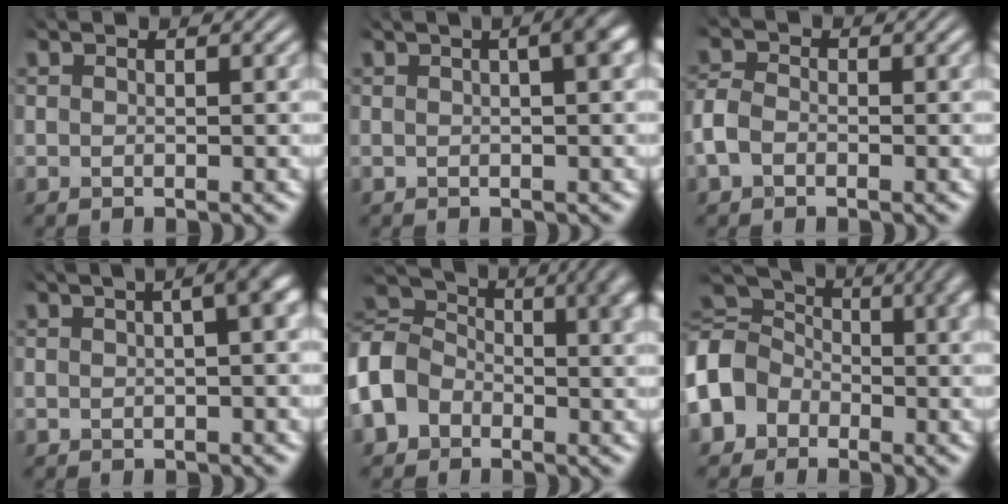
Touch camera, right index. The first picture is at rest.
{"total": 5.8, "force": [1.9, 2.2, 5.1], "torque": [-0.035, 0.043, 0.009]}
{"total": 1.9, "force": [-0.6, 1.4, 1.1], "torque": [-0.030, -0.004, -0.009]}
{"total": 7.5, "force": [2.3, 3.2, 6.4], "torque": [-0.043, 0.052, 0.011]}
{"total": 8.1, "force": [-0.2, 6.8, 4.3], "torque": [-0.099, -0.010, -0.009]}
{"total": 9.1, "force": [0.3, 7.6, 4.8], "torque": [-0.115, -0.011, 0.000]}